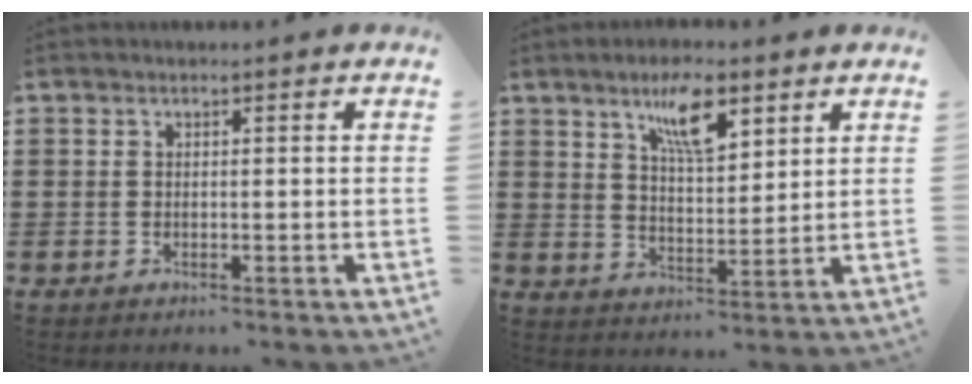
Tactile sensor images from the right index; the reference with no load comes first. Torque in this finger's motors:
{"motor_torque": [0.38, 0.28, 0.33, 0.15]}